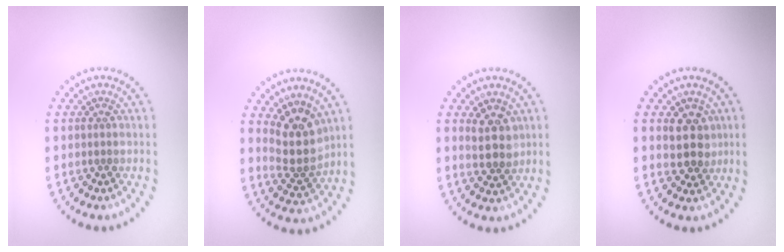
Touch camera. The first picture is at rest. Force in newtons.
{"total": 4.1, "press": 3.4, "slide": 2.2}
{"total": 2.6, "press": 2.5, "slide": 0.8}
{"total": 3.0, "press": 2.7, "slide": 1.2}